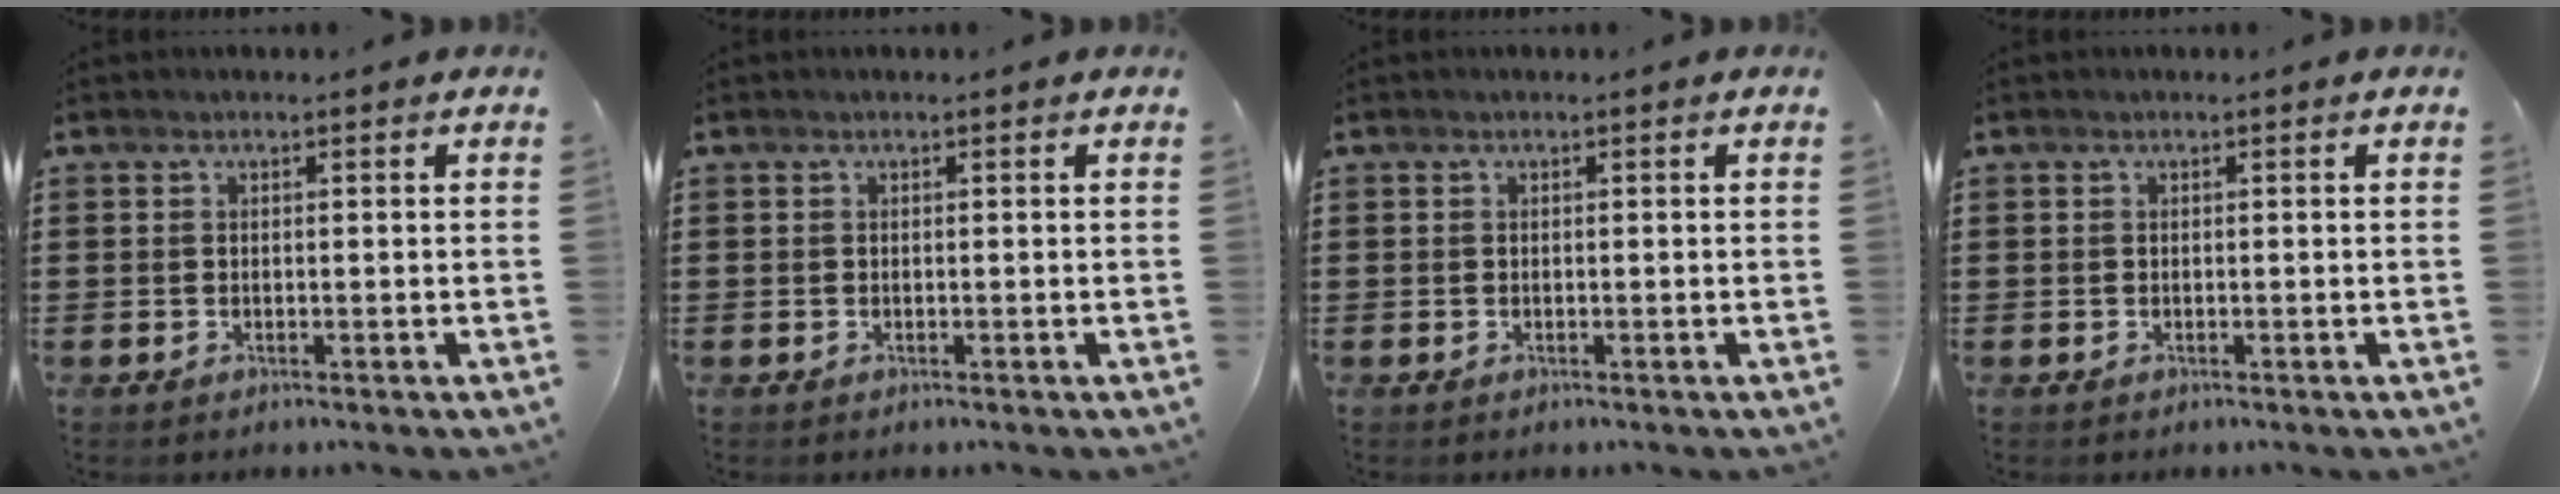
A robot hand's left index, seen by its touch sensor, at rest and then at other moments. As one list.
[{"total": 0.0}, {"total": 0.0}, {"total": 0.0}]